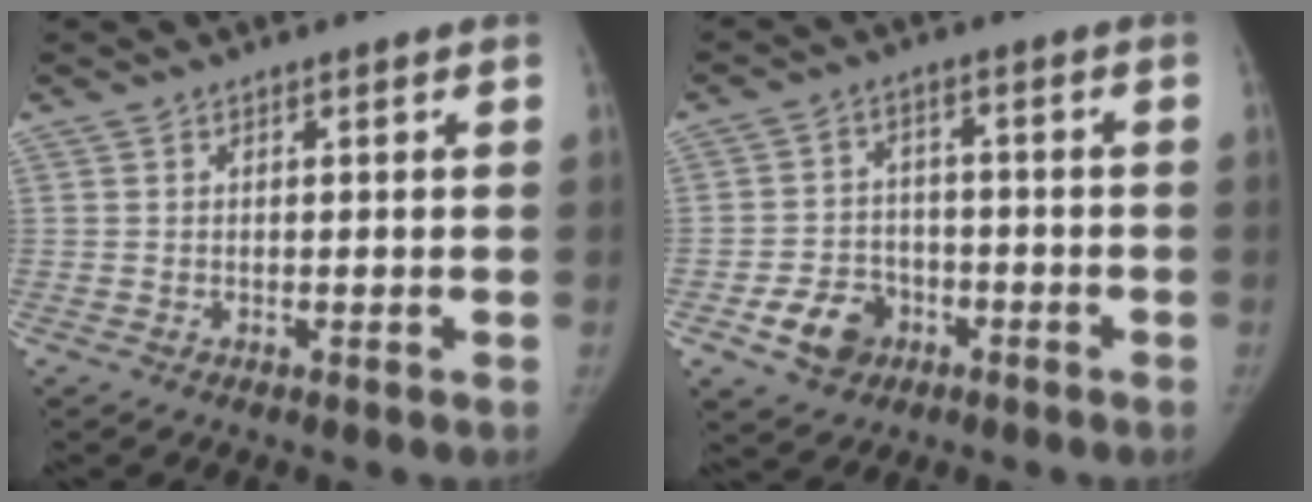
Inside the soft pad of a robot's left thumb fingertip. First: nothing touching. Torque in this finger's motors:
{"motor_torque": [0.01, 0.05, 0.08, -0.04, 0.03]}